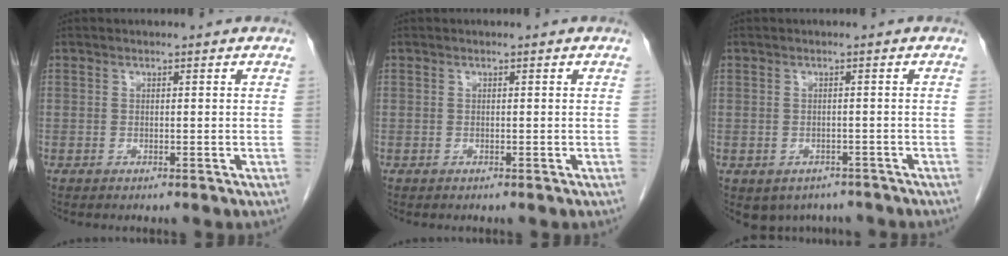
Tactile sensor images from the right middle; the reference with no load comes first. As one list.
[{"total": 0.0}, {"total": 5.1, "force": [-3.9, 3.1, 0.8], "torque": [0.002, 0.009, -0.048]}]